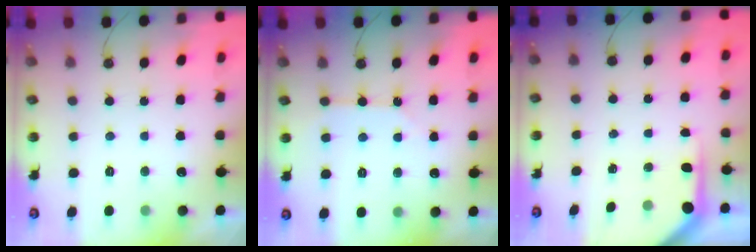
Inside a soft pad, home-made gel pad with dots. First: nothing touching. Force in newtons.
{"total": 2.5, "press": 2.5, "slide": 0.4}
{"total": 4.0, "press": 3.9, "slide": 0.3}